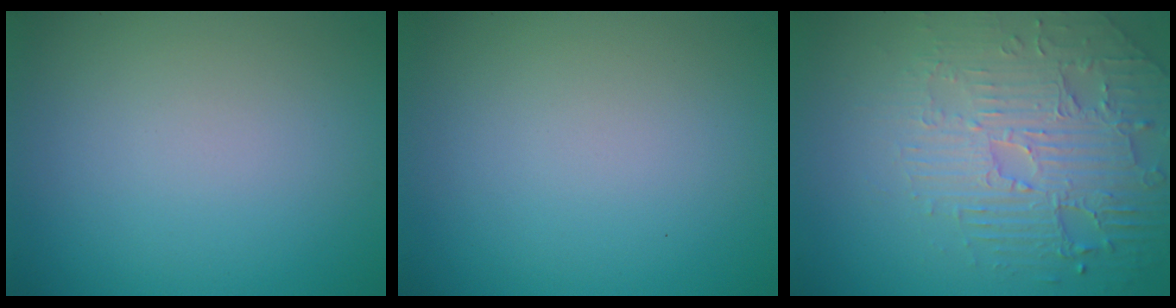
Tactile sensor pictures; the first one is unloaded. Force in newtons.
{"total": 0.0}
{"total": 4.6, "press": 4.3, "slide": 1.6}